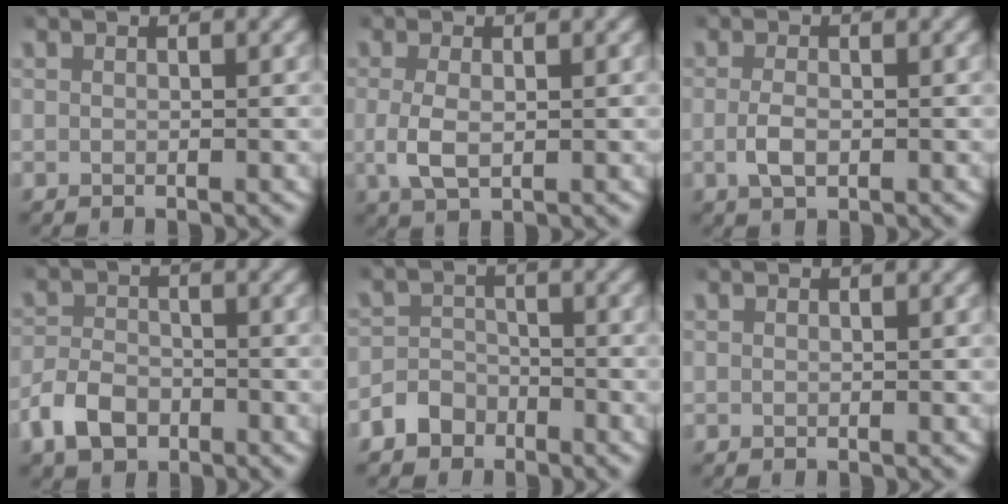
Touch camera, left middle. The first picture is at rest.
{"total": 3.0, "force": [-0.2, 1.6, 2.5], "torque": [-0.068, -0.010, 0.004]}
{"total": 1.9, "force": [-0.4, 1.0, 1.6], "torque": [-0.040, -0.008, -0.003]}
{"total": 3.8, "force": [-2.2, 2.6, 1.7], "torque": [-0.035, -0.001, -0.044]}
{"total": 4.0, "force": [-2.9, 2.8, 0.5], "torque": [-0.014, -0.005, -0.054]}
{"total": 0.0}